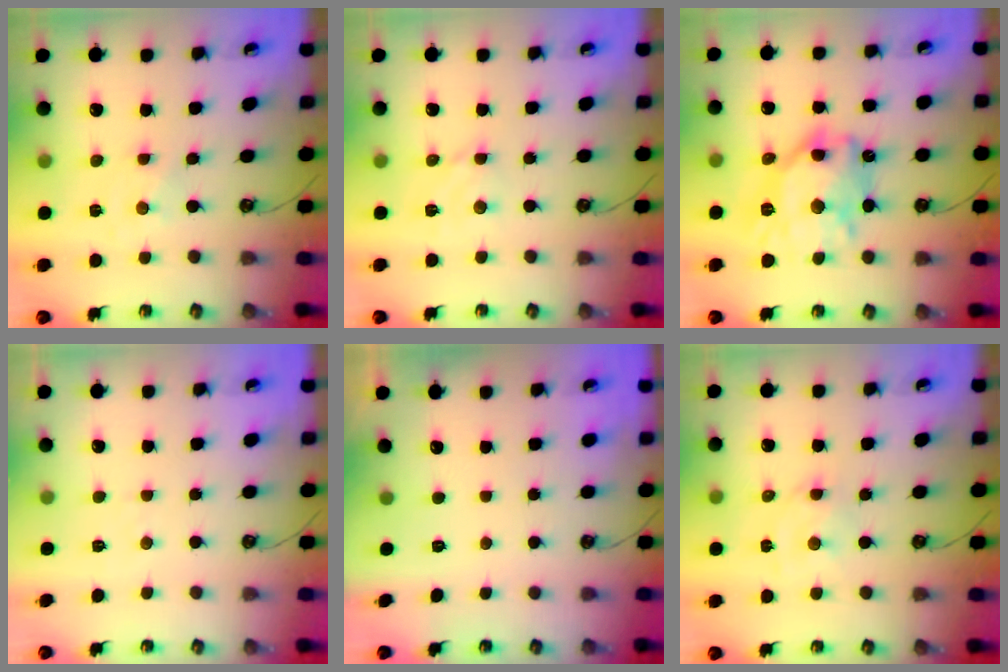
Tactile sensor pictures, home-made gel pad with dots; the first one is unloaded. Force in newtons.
{"total": 3.5, "press": 3.5, "slide": 0.7}
{"total": 20.2, "press": 20.1, "slide": 2.0}
{"total": 2.7, "press": 2.7, "slide": 0.4}
{"total": 0.0}
{"total": 3.0, "press": 3.0, "slide": 0.3}